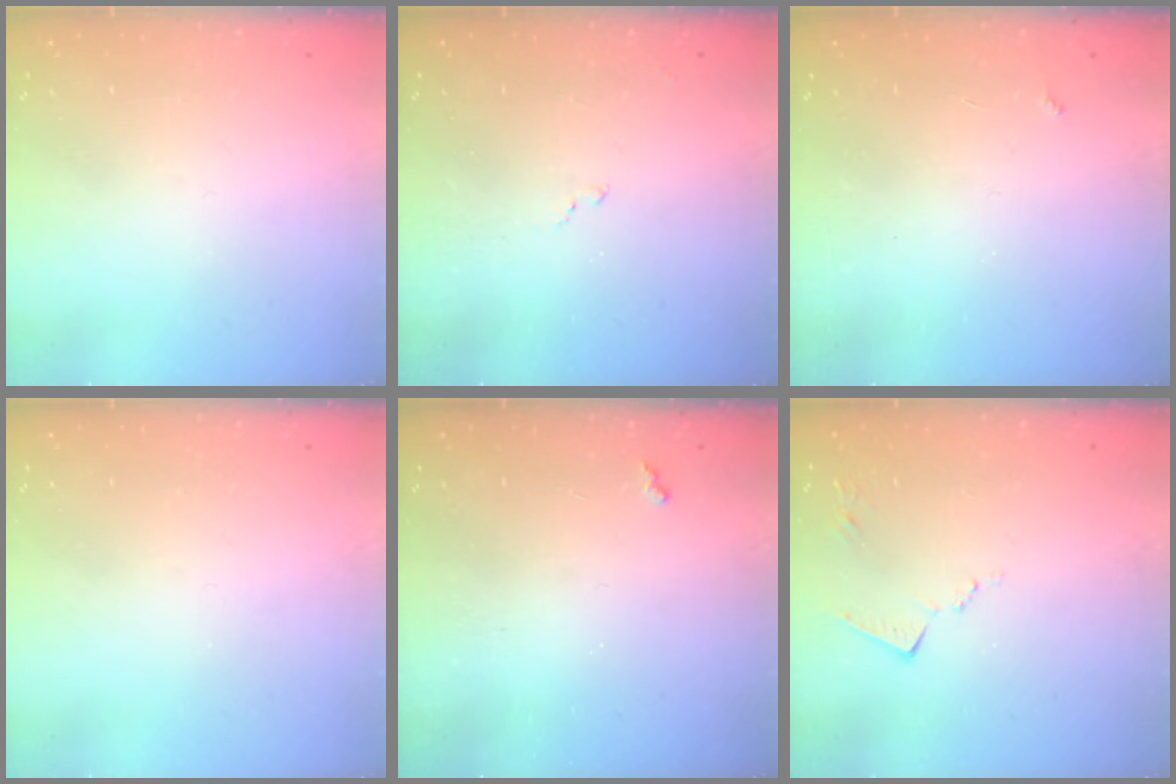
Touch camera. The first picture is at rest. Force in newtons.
{"total": 7.1, "press": 7.1, "slide": 0.8}
{"total": 2.2, "press": 2.2, "slide": 0.4}
{"total": 0.0}
{"total": 1.9, "press": 1.9, "slide": 0.5}
{"total": 7.6, "press": 7.6, "slide": 0.1}